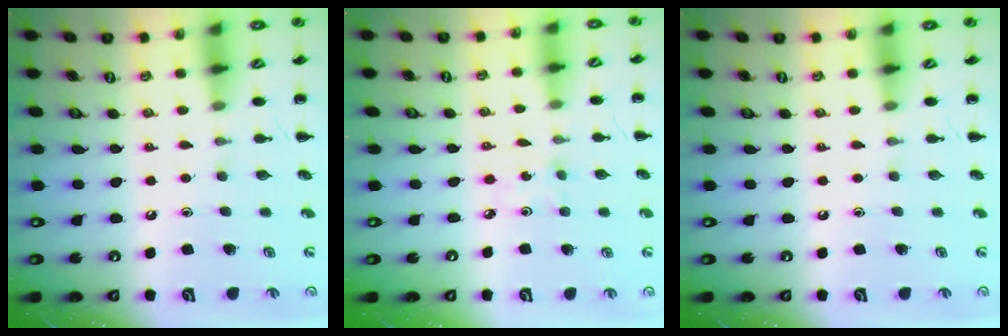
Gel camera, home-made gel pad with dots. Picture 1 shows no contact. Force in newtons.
{"total": 1.2, "press": 1.1, "slide": 0.4}
{"total": 0.0}